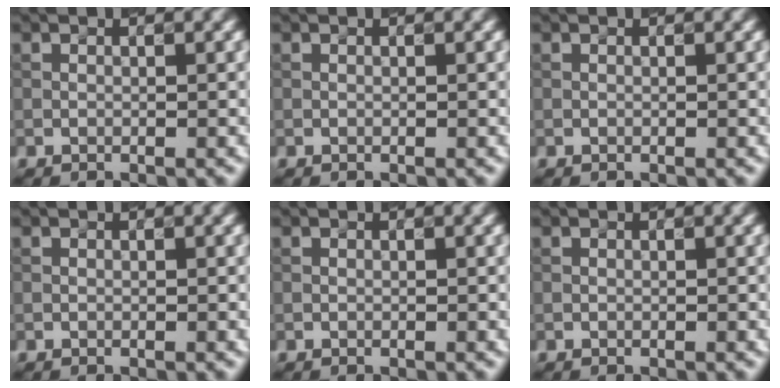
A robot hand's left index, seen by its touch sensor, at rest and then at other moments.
{"total": 0.0}
{"total": 0.0}
{"total": 0.0}
{"total": 0.0}
{"total": 0.0}